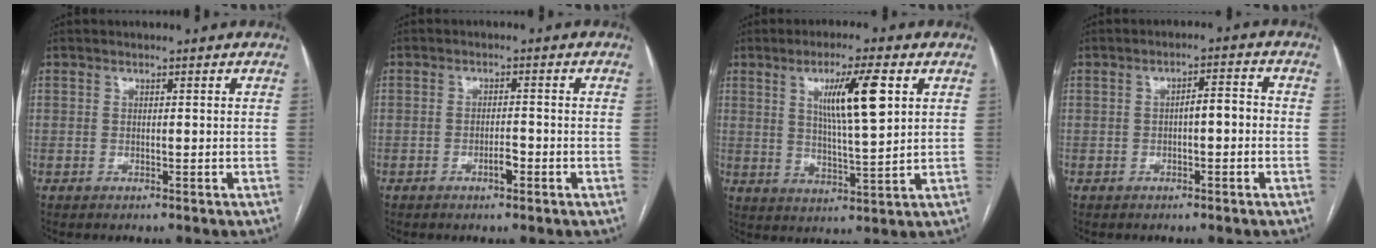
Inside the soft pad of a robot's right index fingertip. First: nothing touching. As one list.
[{"total": 2.1, "force": [-1.1, 0.7, 1.7], "torque": [-0.028, 0.002, -0.018]}, {"total": 9.8, "force": [3.4, 0.7, 9.2], "torque": [-0.157, -0.002, 0.059]}, {"total": 3.5, "force": [-0.4, 1.1, 3.3], "torque": [-0.052, 0.018, -0.005]}]